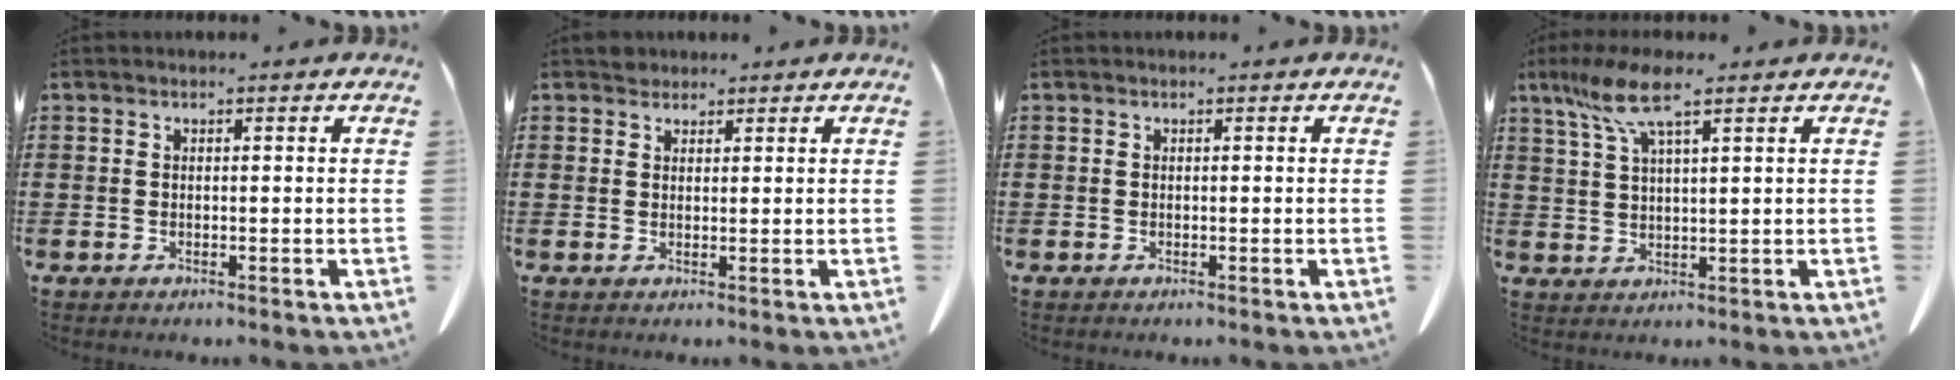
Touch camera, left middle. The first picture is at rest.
{"total": 1.6, "force": [1.4, 0.6, -0.1], "torque": [-0.001, 0.001, 0.029]}
{"total": 0.0}
{"total": 7.6, "force": [4.7, 1.2, 5.8], "torque": [-0.131, -0.004, 0.080]}